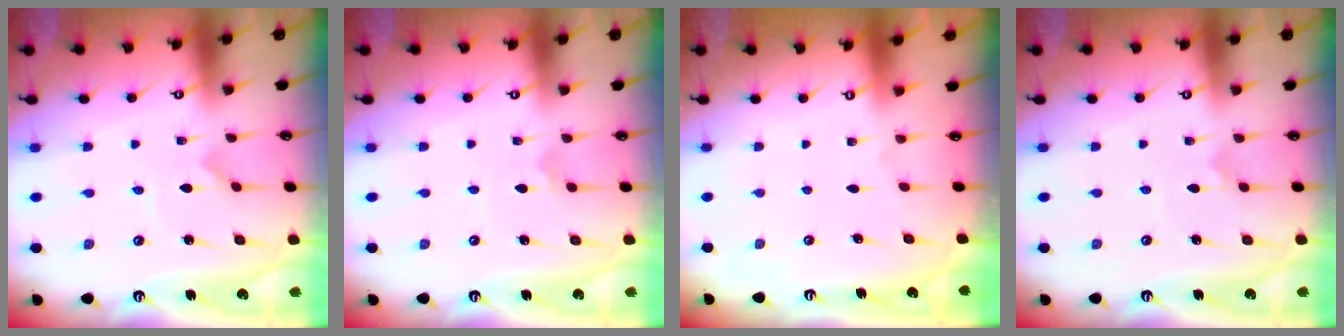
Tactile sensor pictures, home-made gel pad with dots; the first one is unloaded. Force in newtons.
{"total": 2.3, "press": 2.3, "slide": 0.2}
{"total": 0.0}
{"total": 2.3, "press": 2.3, "slide": 0.0}